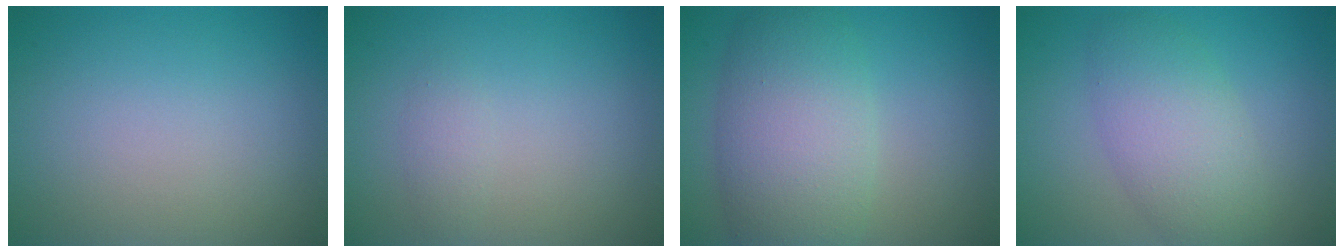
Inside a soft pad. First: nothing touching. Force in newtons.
{"total": 1.0, "press": 1.0, "slide": 0.0}
{"total": 7.8, "press": 7.8, "slide": 0.5}
{"total": 5.0, "press": 5.0, "slide": 0.4}